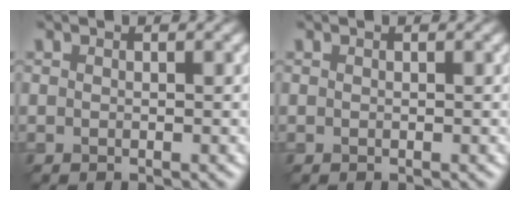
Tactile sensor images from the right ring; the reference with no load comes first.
{"total": 0.0}